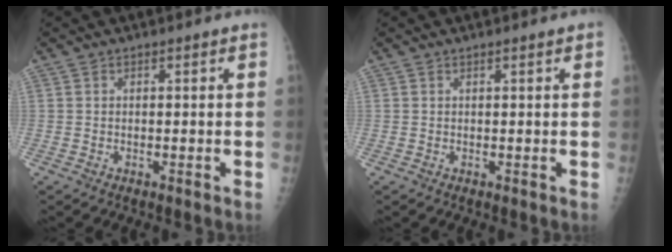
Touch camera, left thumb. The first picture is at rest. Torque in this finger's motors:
{"motor_torque": [-0.09, 0.08, -0.24, -0.26, 0.03]}